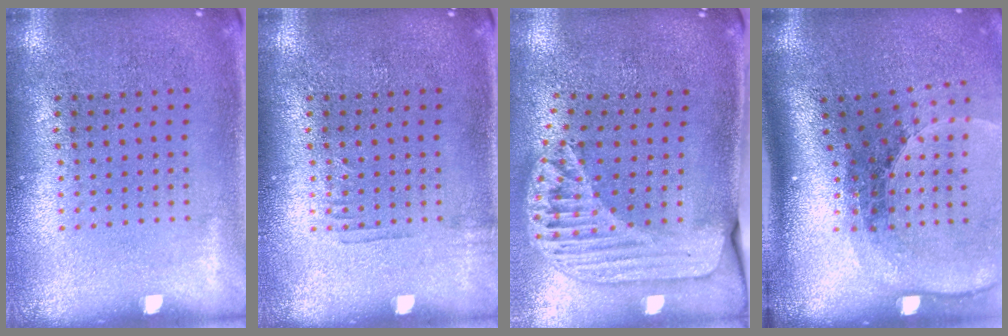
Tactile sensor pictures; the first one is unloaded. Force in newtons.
{"total": 0.6, "press": 0.6, "slide": 0.2}
{"total": 1.8, "press": 1.6, "slide": 0.9}
{"total": 2.6, "press": 1.9, "slide": 1.9}